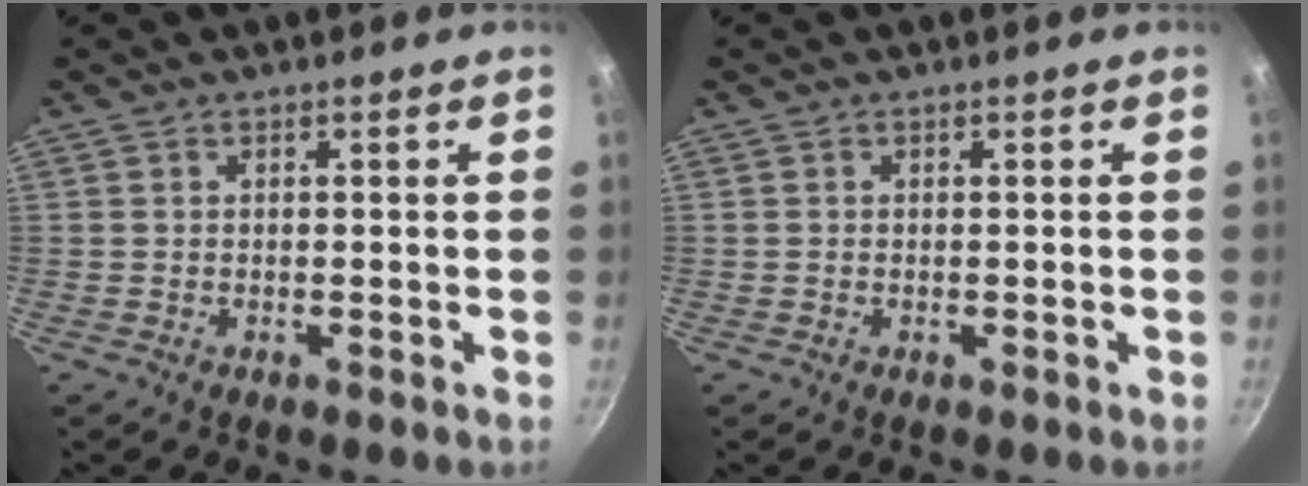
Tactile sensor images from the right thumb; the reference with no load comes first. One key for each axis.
{"total": 0.0}